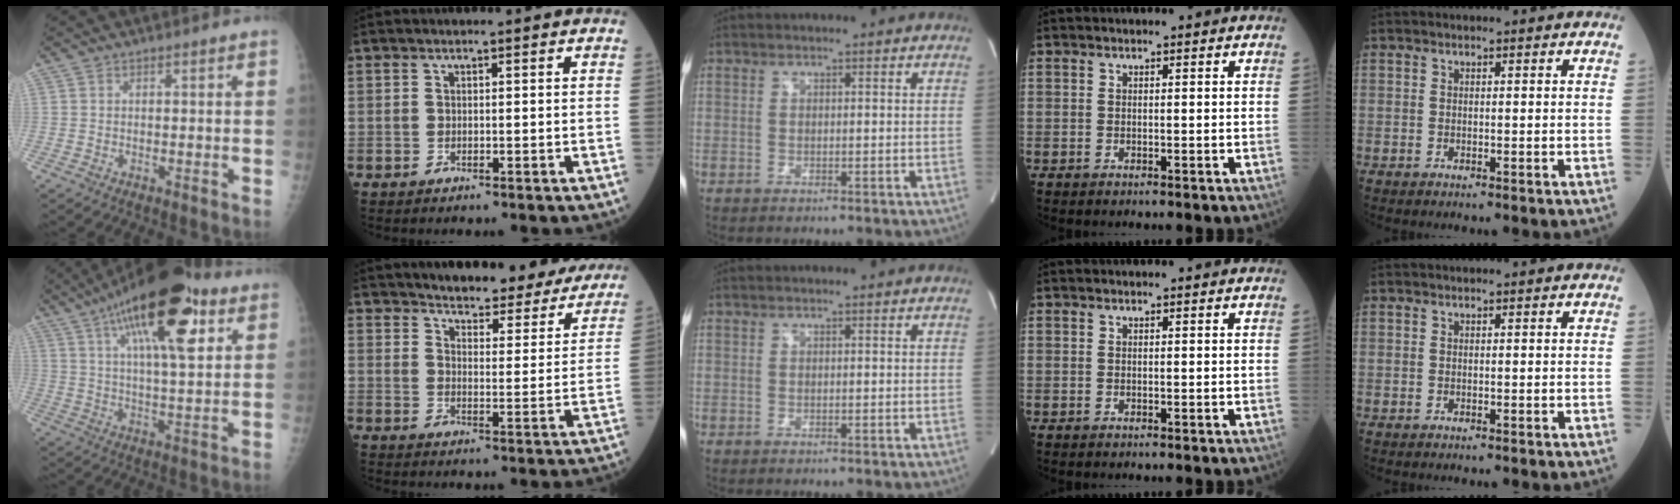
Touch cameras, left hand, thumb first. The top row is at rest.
{"thumb": {"total": 22.0, "force": [10.3, 7.6, 17.8], "torque": [-0.276, -0.012, 0.164]}, "index": {"total": 17.4, "force": [16.2, 3.9, 5.1], "torque": [-0.042, -0.030, 0.193]}}